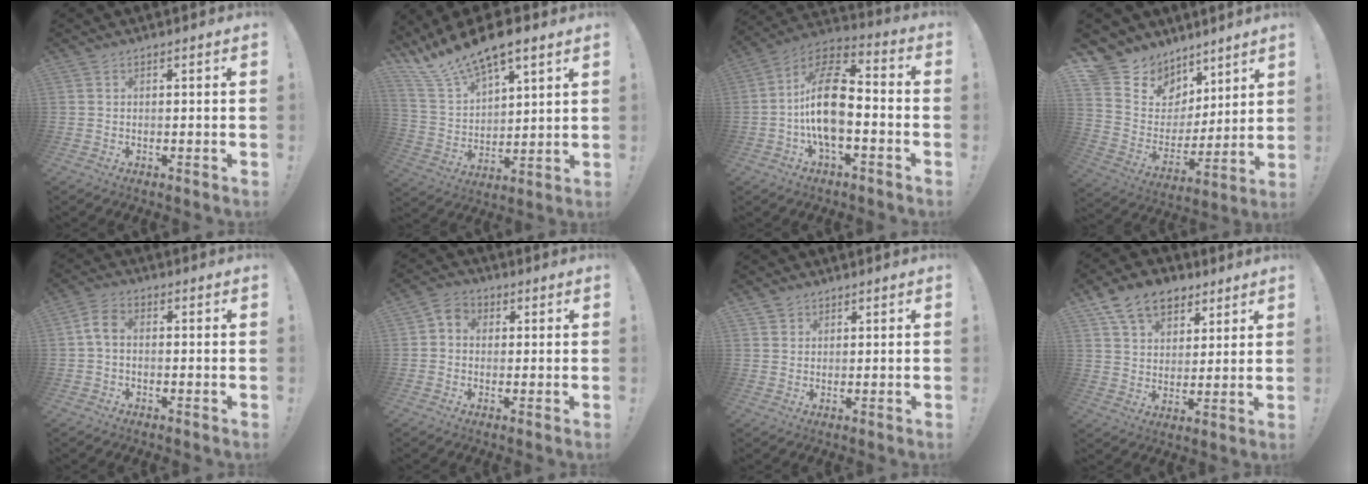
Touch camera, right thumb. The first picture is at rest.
{"total": 13.8, "force": [11.4, 4.6, 6.2], "torque": [-0.127, -0.087, 0.208]}
{"total": 18.3, "force": [-2.9, 9.5, 15.4], "torque": [-0.285, 0.027, -0.049]}
{"total": 10.3, "force": [6.8, 7.6, 0.7], "torque": [-0.028, -0.069, 0.146]}
{"total": 4.7, "force": [0.0, 3.2, 3.4], "torque": [-0.072, 0.010, 0.001]}
{"total": 4.5, "force": [0.0, 3.9, 2.1], "torque": [-0.033, 0.009, 0.002]}
{"total": 2.2, "force": [1.5, 1.6, 0.1], "torque": [0.010, -0.009, 0.025]}
{"total": 12.9, "force": [7.8, 8.7, 5.5], "torque": [-0.083, -0.040, 0.149]}